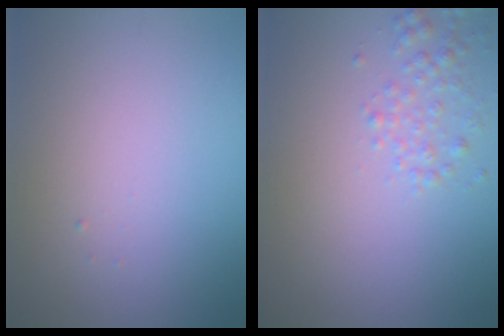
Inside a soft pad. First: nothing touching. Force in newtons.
{"total": 1.8, "press": 1.8, "slide": 0.1}